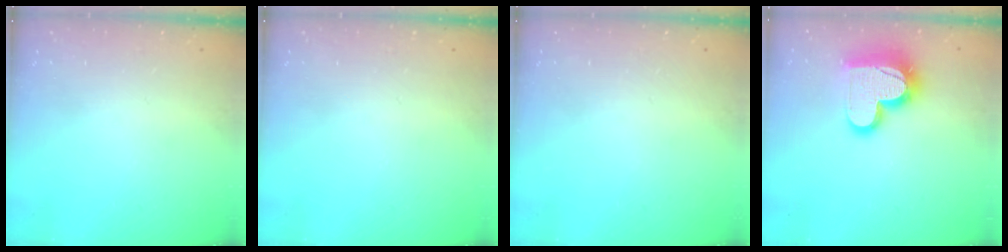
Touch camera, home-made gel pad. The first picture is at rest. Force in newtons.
{"total": 0.0}
{"total": 0.0}
{"total": 16.7, "press": 16.7, "slide": 1.4}